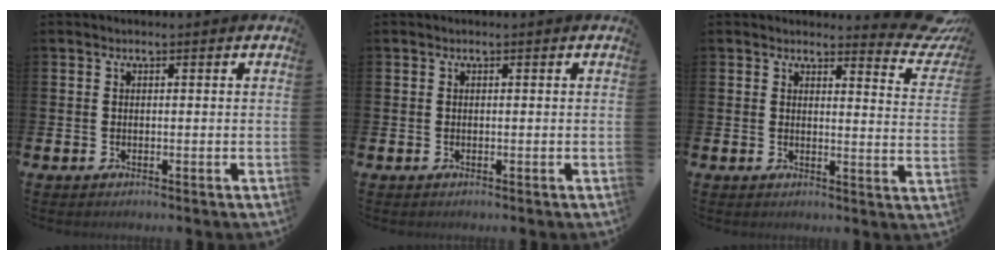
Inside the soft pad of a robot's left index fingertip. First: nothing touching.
{"total": 0.0}
{"total": 4.0, "force": [3.8, 1.0, 1.0], "torque": [-0.002, -0.042, 0.058]}